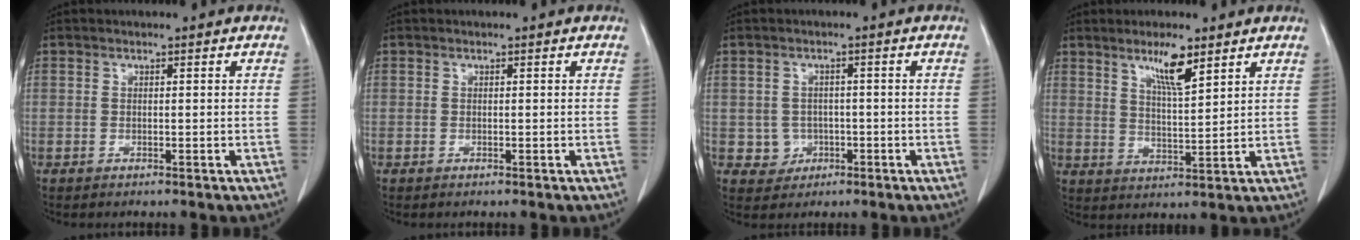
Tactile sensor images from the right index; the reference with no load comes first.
{"total": 0.0}
{"total": 3.2, "force": [-0.8, 3.1, 0.4], "torque": [0.003, 0.010, -0.005]}
{"total": 6.3, "force": [4.1, 0.7, 4.7], "torque": [-0.086, -0.006, 0.074]}